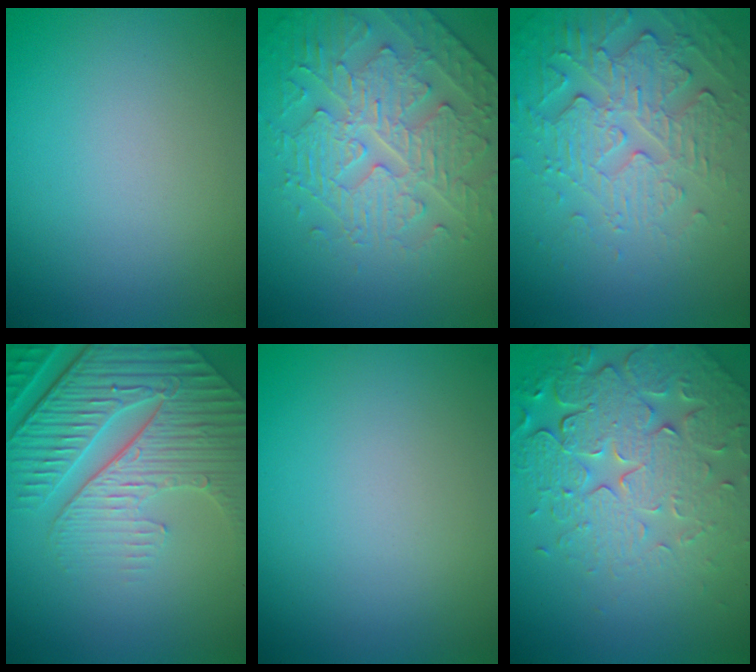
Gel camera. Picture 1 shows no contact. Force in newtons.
{"total": 4.3, "press": 4.2, "slide": 0.9}
{"total": 5.4, "press": 3.7, "slide": 4.0}
{"total": 8.4, "press": 5.9, "slide": 5.9}
{"total": 0.0}
{"total": 7.7, "press": 5.5, "slide": 5.4}